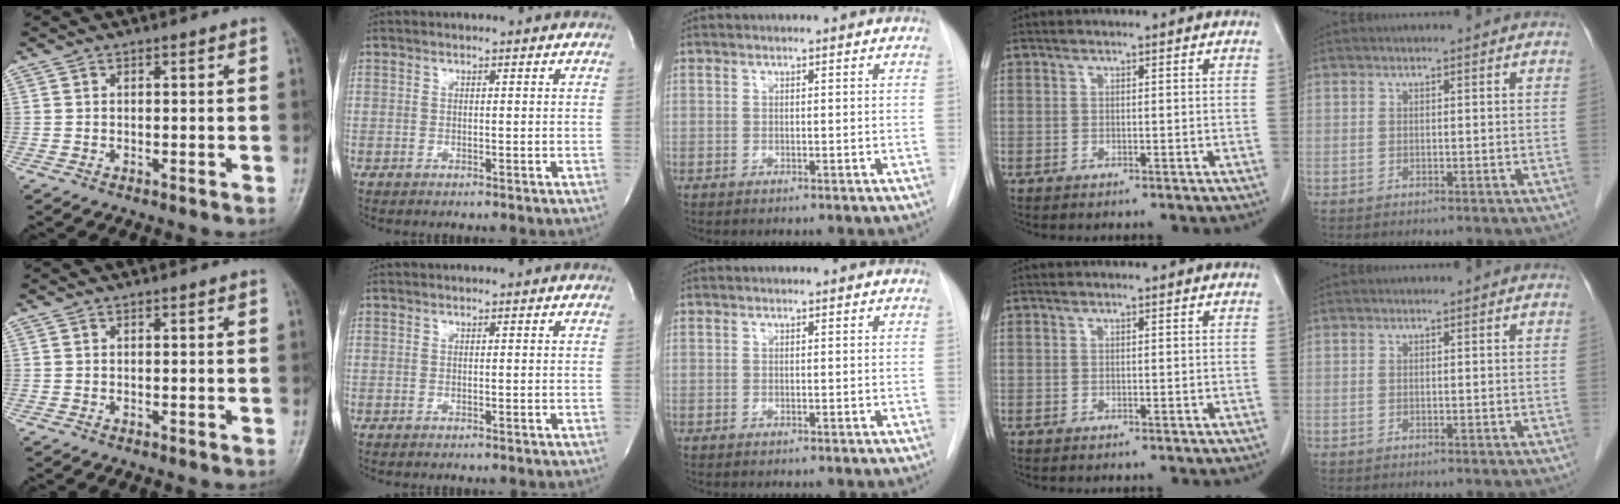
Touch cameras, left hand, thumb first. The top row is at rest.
{}